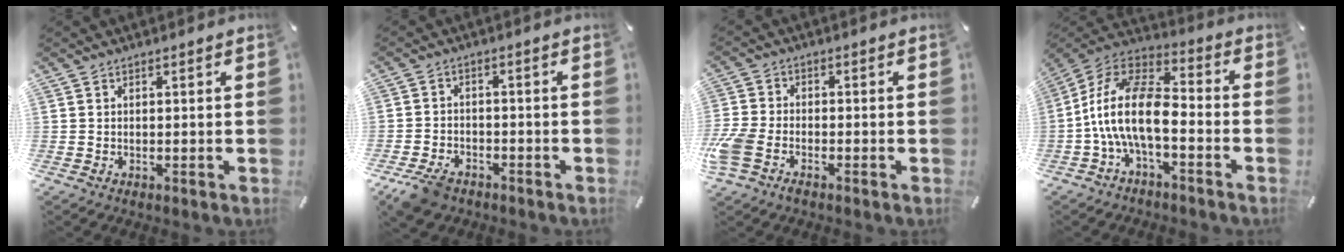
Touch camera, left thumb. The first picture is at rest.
{"total": 6.0, "force": [-3.9, 3.7, 2.7], "torque": [-0.063, 0.015, -0.075]}
{"total": 5.8, "force": [-3.0, 3.6, 3.5], "torque": [-0.087, 0.008, -0.058]}
{"total": 15.4, "force": [-4.7, 7.5, 12.6], "torque": [-0.266, 0.017, -0.085]}